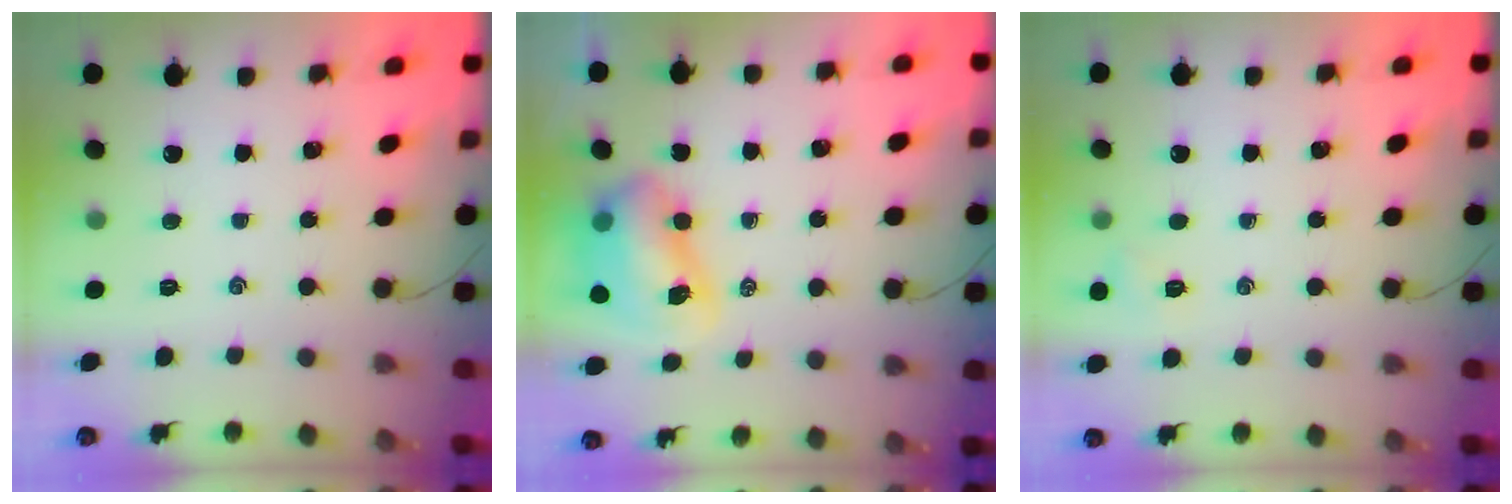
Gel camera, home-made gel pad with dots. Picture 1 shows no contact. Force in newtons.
{"total": 9.9, "press": 9.6, "slide": 2.1}
{"total": 4.3, "press": 4.1, "slide": 1.4}